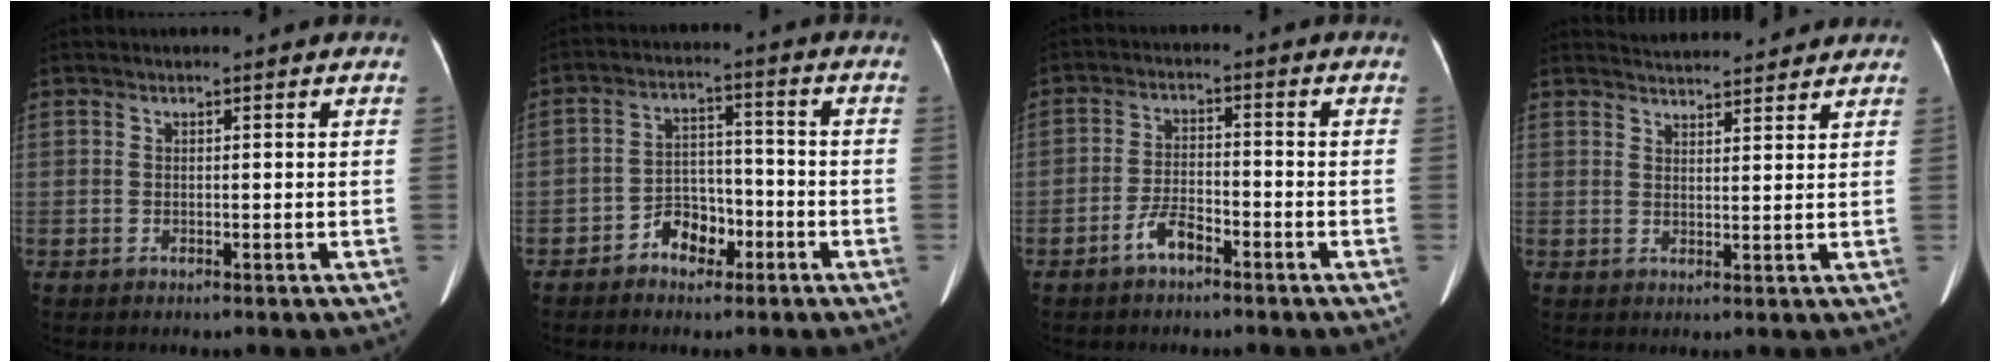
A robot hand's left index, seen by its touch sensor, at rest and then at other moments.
{"total": 5.4, "force": [-3.1, 3.5, 2.7], "torque": [-0.046, 0.021, -0.053]}
{"total": 3.8, "force": [-2.7, 1.3, 2.4], "torque": [-0.051, 0.005, -0.052]}
{"total": 8.0, "force": [7.7, 1.3, 1.6], "torque": [-0.025, 0.020, 0.102]}